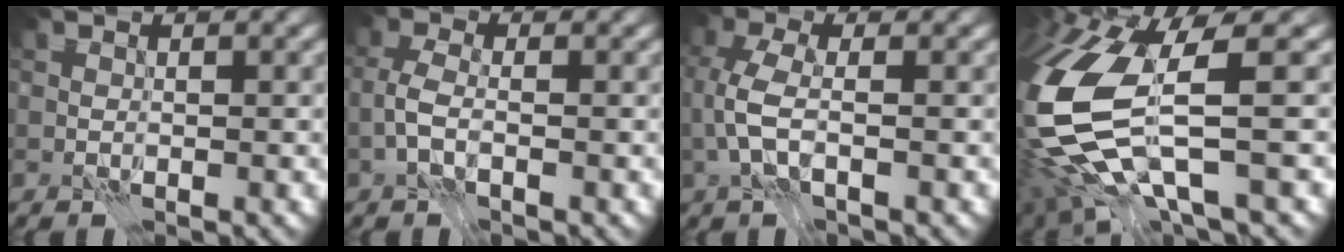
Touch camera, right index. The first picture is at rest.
{"total": 3.1, "force": [-1.4, 1.5, 2.3], "torque": [-0.057, 0.001, -0.035]}
{"total": 4.0, "force": [-1.0, 1.9, 3.4], "torque": [-0.088, 0.000, -0.025]}
{"total": 12.5, "force": [-2.1, 4.8, 11.3], "torque": [-0.261, -0.035, -0.035]}